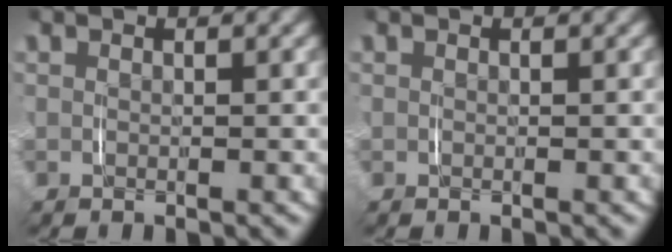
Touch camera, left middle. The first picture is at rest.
{"total": 0.0}